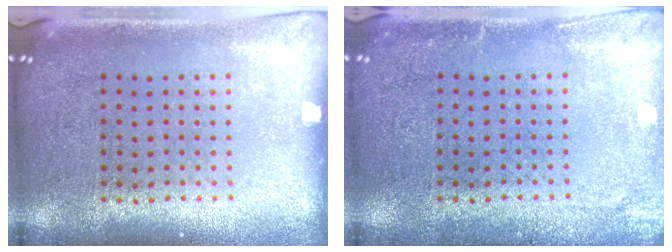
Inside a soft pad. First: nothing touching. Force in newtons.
{"total": 2.0, "press": 1.9, "slide": 0.1}